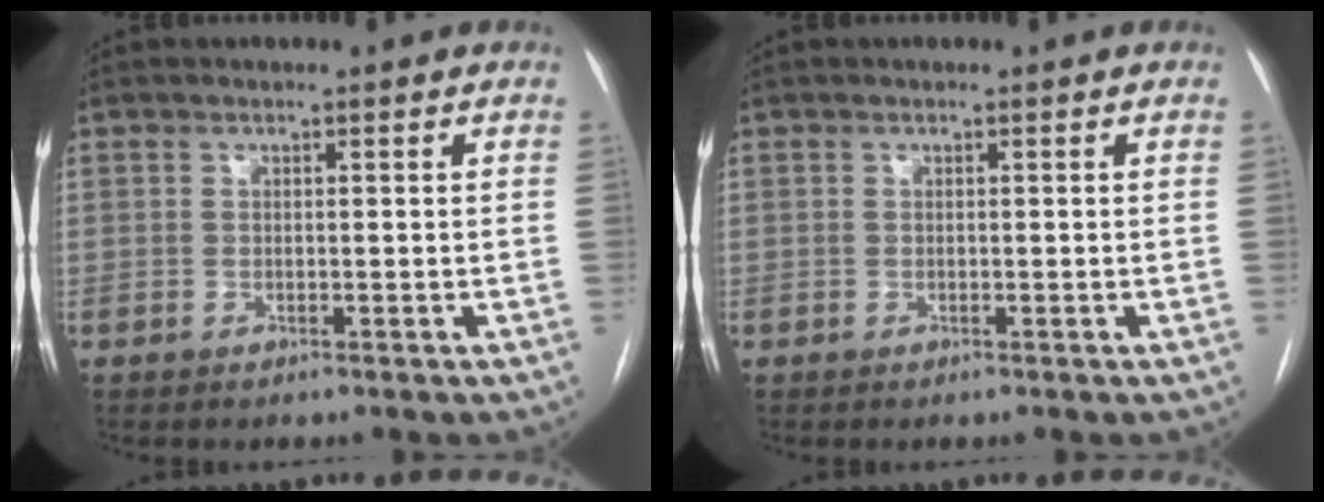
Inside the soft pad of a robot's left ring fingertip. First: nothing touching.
{"total": 0.0}